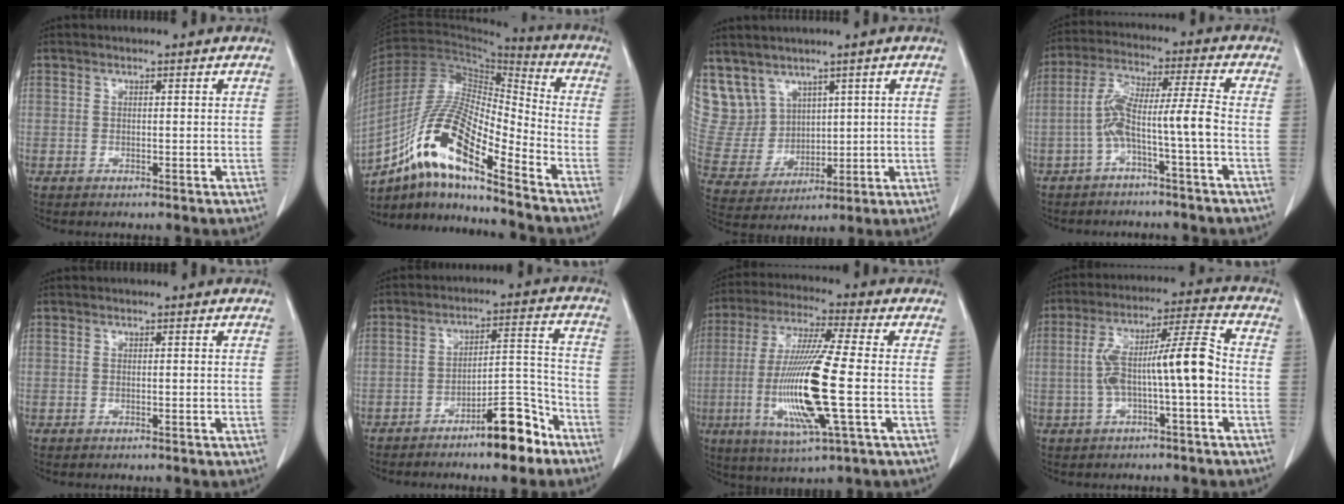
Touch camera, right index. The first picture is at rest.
{"total": 16.8, "force": [-10.4, 2.8, 12.9], "torque": [-0.249, 0.001, -0.187]}
{"total": 11.2, "force": [6.7, 8.7, 2.0], "torque": [-0.068, 0.042, 0.166]}
{"total": 8.1, "force": [-2.8, -0.6, 7.6], "torque": [-0.145, 0.030, -0.051]}
{"total": 0.0}
{"total": 9.3, "force": [-6.6, 2.1, 6.3], "torque": [-0.090, 0.021, -0.102]}
{"total": 16.3, "force": [-3.0, 0.6, 16.0], "torque": [-0.330, -0.016, -0.059]}
{"total": 10.9, "force": [-1.6, 1.0, 10.8], "torque": [-0.194, 0.035, -0.029]}